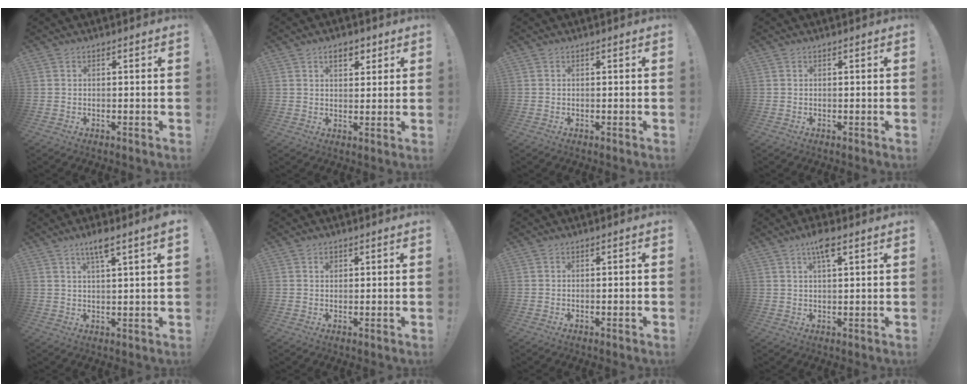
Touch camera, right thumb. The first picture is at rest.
{"total": 5.2, "force": [2.7, 3.1, 3.1], "torque": [-0.038, -0.004, 0.046]}
{"total": 0.0}
{"total": 0.0}
{"total": 5.2, "force": [3.0, 0.3, 4.3], "torque": [-0.072, -0.009, 0.046]}
{"total": 1.2, "force": [0.6, 0.9, 0.4], "torque": [0.006, -0.006, 0.010]}
{"total": 0.8, "force": [-0.6, -0.1, 0.5], "torque": [-0.013, 0.001, -0.009]}
{"total": 5.1, "force": [2.9, 1.1, 4.1], "torque": [-0.069, -0.006, 0.045]}